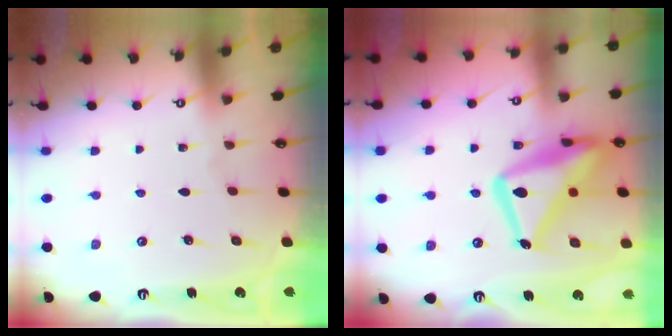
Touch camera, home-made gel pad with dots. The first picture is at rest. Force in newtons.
{"total": 20.5, "press": 20.5, "slide": 1.8}